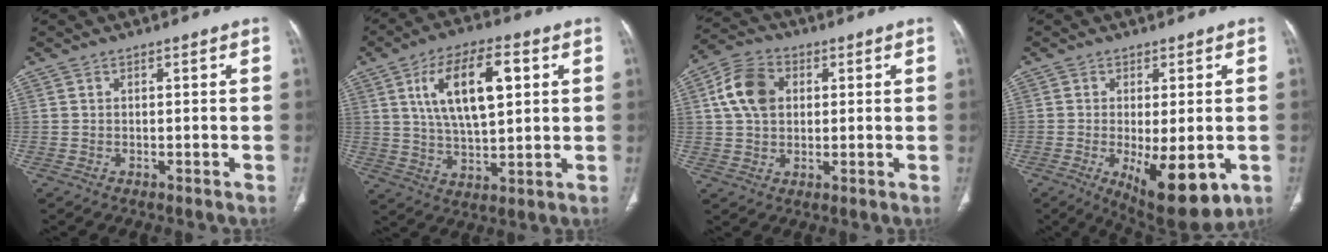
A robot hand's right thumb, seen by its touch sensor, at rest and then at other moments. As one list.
[{"total": 14.9, "force": [4.4, 6.5, 12.6], "torque": [-0.209, -0.001, 0.079]}, {"total": 9.6, "force": [2.1, 7.0, 6.3], "torque": [-0.110, 0.011, 0.034]}, {"total": 12.9, "force": [-3.7, 4.9, 11.4], "torque": [-0.163, -0.022, -0.039]}]